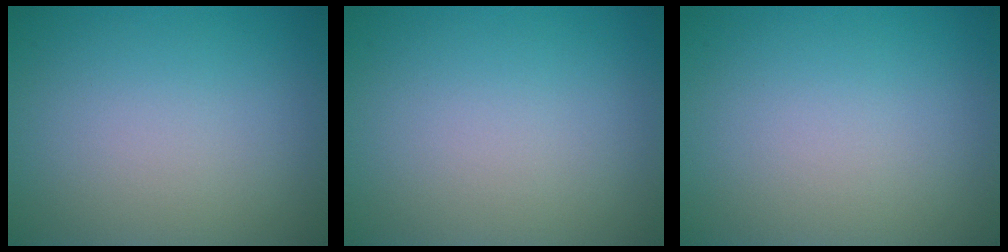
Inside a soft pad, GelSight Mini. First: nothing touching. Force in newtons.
{"total": 0.0}
{"total": 0.0}